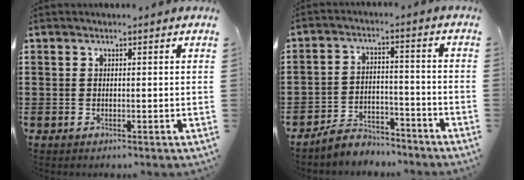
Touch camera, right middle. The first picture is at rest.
{"total": 5.2, "force": [-5.0, 1.1, 0.5], "torque": [-0.010, 0.012, -0.102]}